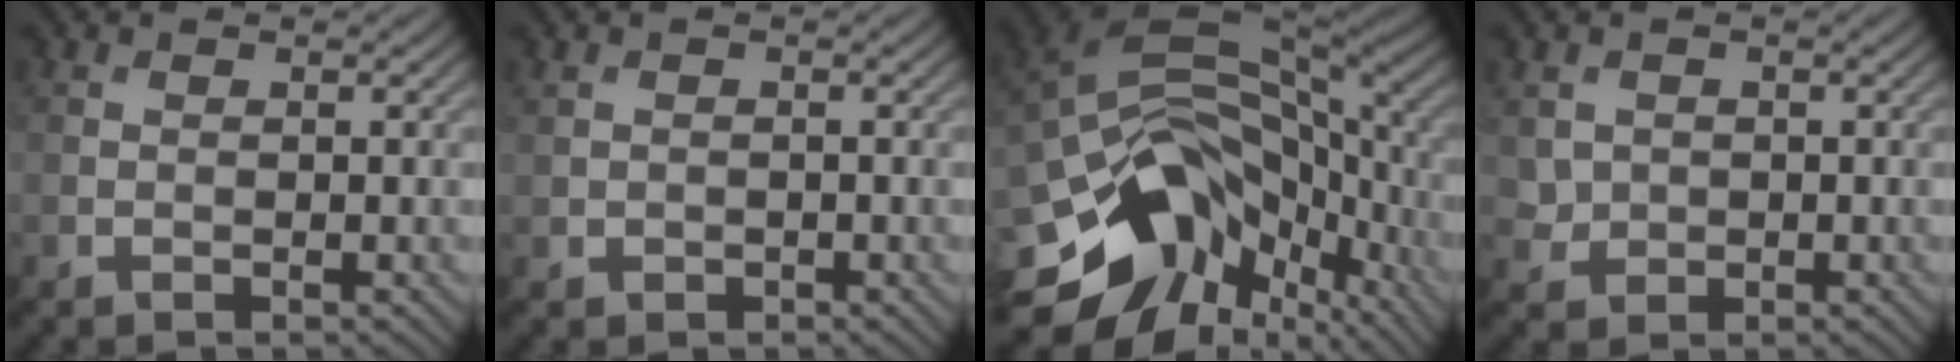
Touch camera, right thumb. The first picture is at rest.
{"total": 0.9, "force": [0.1, 0.8, 0.3], "torque": [-0.008, -0.005, 0.004]}
{"total": 17.7, "force": [-6.4, 11.4, 11.9], "torque": [-0.250, -0.028, -0.098]}
{"total": 1.9, "force": [0.5, 1.8, 0.5], "torque": [-0.019, -0.007, 0.011]}